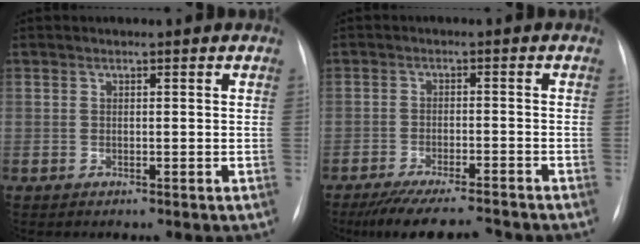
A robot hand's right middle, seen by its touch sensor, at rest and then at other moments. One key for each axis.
{"total": 11.1, "fx": -9.8, "fy": 1.2, "fz": 5.0, "tx": -0.078, "ty": -0.016, "tz": -0.143}